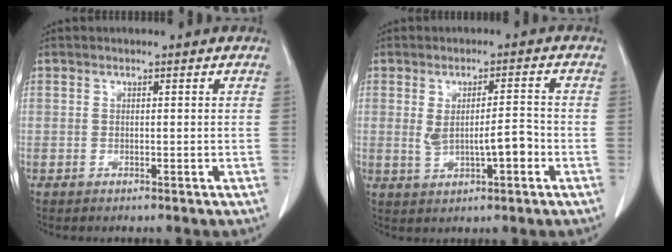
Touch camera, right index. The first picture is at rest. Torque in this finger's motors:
{"motor_torque": [0.16, -0.03, 0.14, 0.04]}